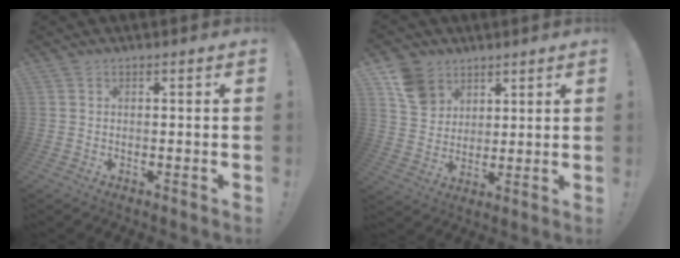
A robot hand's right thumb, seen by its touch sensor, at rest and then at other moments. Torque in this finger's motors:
{"motor_torque": [0.07, 0.08, 0.00, 0.03, 0.00]}